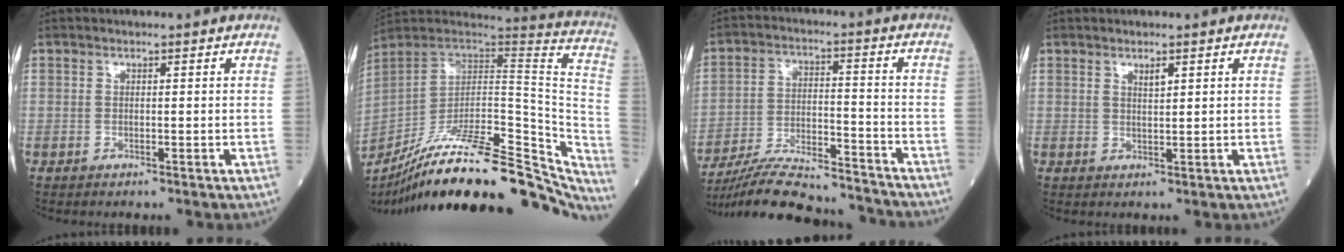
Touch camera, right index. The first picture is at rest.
{"total": 34.7, "force": [-28.0, 7.9, 19.0], "torque": [-0.234, -0.028, -0.397]}
{"total": 18.5, "force": [-17.4, 2.0, 5.9], "torque": [-0.123, -0.004, -0.273]}
{"total": 1.3, "force": [0.8, 0.3, 1.0], "torque": [-0.019, -0.001, 0.017]}